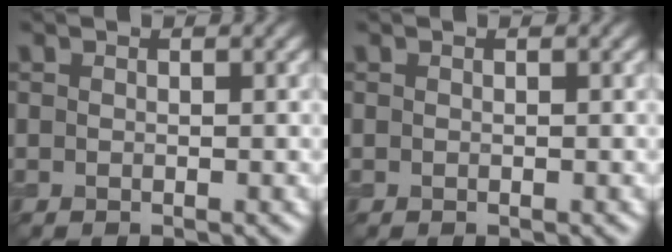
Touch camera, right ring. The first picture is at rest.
{"total": 0.0}